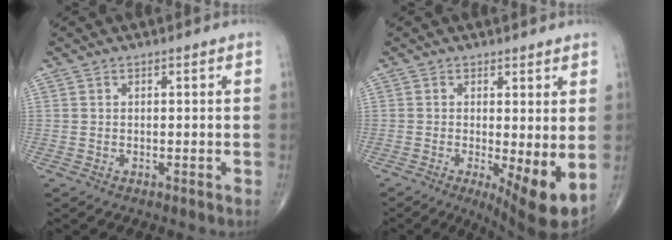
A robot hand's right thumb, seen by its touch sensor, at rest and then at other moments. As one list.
[{"total": 8.7, "force": [-1.2, 2.3, 8.3], "torque": [-0.123, -0.022, -0.014]}]